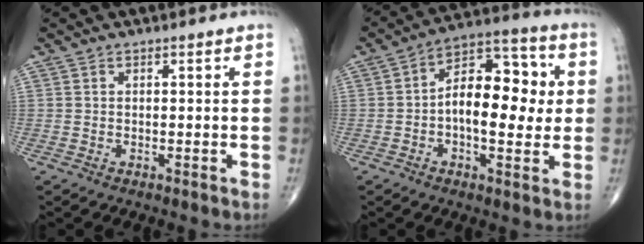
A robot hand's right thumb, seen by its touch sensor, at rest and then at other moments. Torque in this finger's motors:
{"motor_torque": [-0.10, 0.43, 0.78, -0.39, 0.30]}